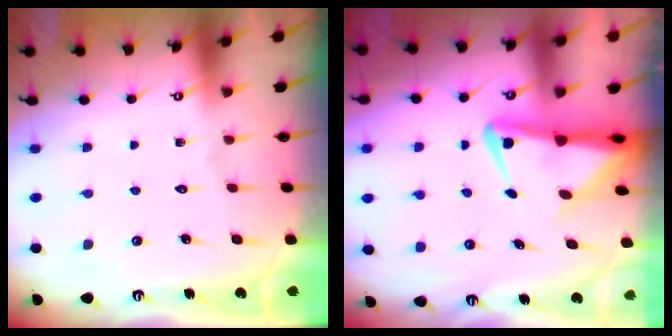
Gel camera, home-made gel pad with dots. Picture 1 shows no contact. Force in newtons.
{"total": 4.7, "press": 4.7, "slide": 0.7}